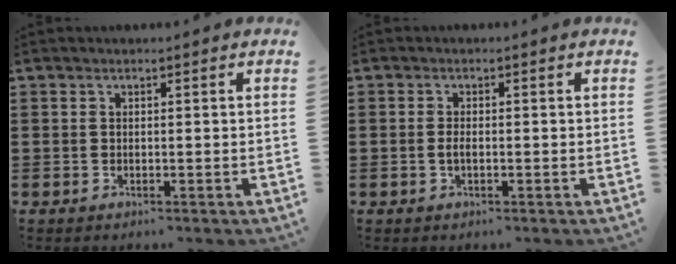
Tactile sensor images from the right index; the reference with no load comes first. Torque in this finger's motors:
{"motor_torque": [0.75, 0.74, 0.24, 0.06]}